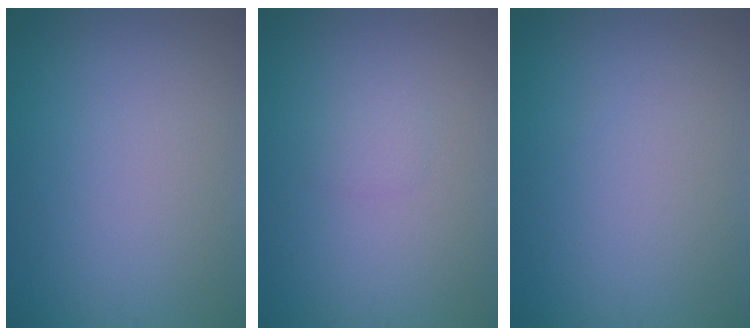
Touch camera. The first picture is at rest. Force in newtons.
{"total": 0.9, "press": 0.9, "slide": 0.1}
{"total": 0.0}